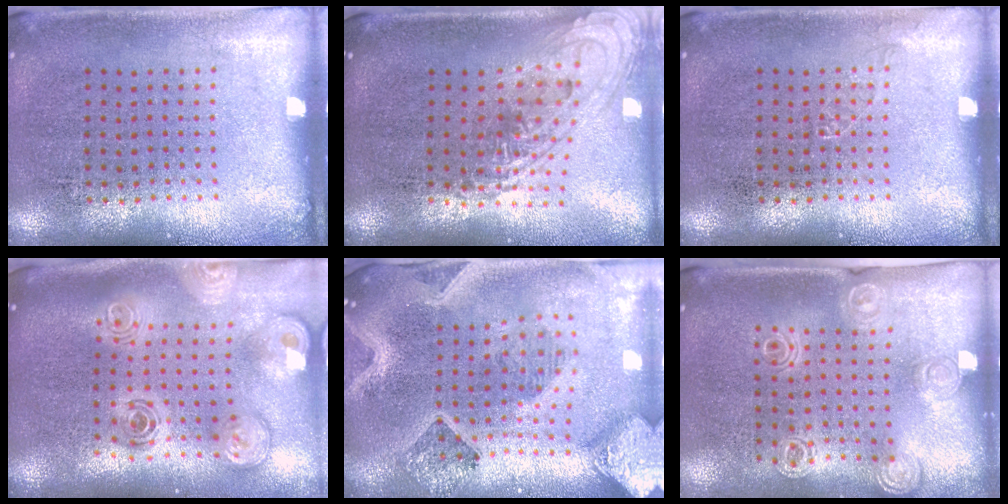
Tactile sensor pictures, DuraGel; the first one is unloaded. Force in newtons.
{"total": 1.7, "press": 1.3, "slide": 1.0}
{"total": 0.6, "press": 0.6, "slide": 0.1}
{"total": 2.9, "press": 2.1, "slide": 2.1}
{"total": 3.6, "press": 2.9, "slide": 2.1}
{"total": 1.4, "press": 1.4, "slide": 0.1}